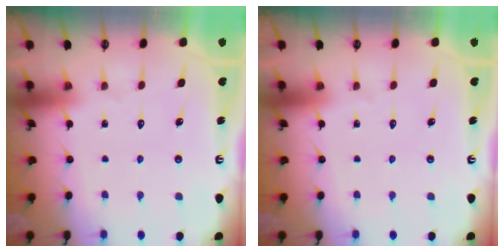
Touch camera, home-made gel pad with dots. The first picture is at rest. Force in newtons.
{"total": 0.0}